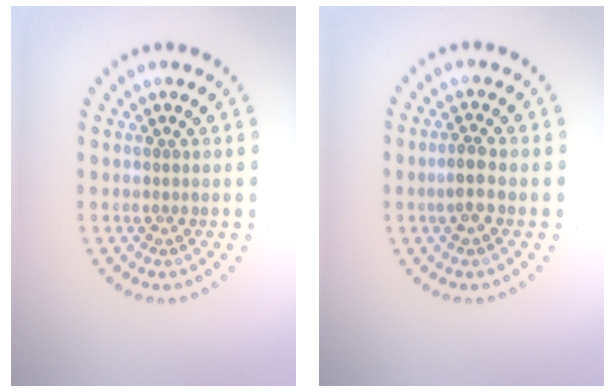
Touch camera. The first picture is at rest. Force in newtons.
{"total": 1.9, "press": 1.8, "slide": 0.6}